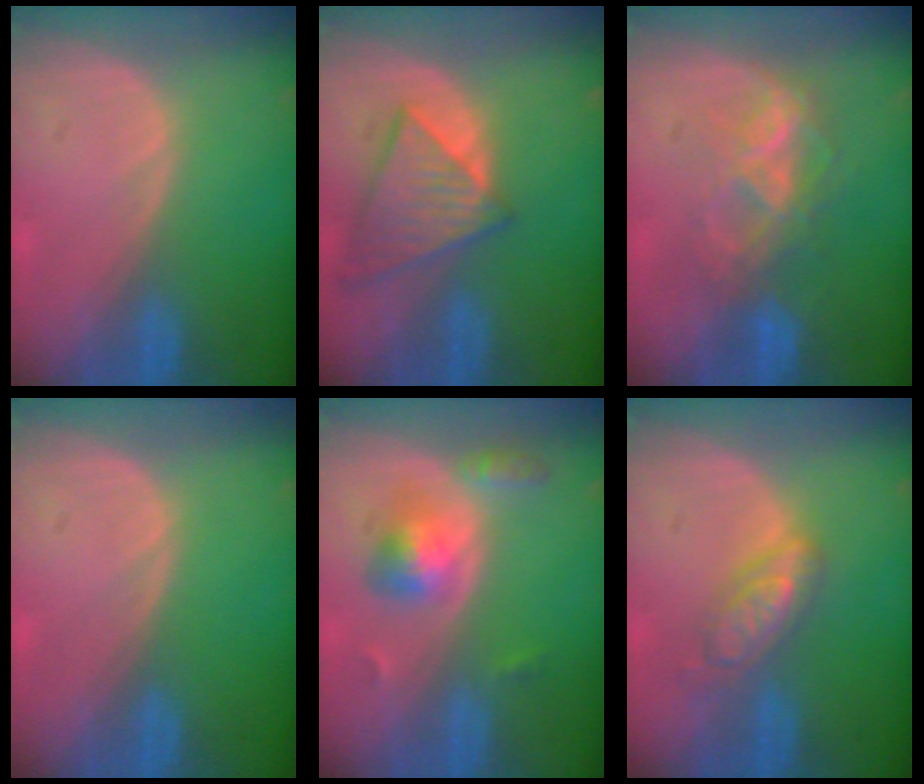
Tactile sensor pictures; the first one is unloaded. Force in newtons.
{"total": 8.2, "press": 7.3, "slide": 3.8}
{"total": 6.3, "press": 6.2, "slide": 0.6}
{"total": 0.0}
{"total": 5.1, "press": 5.1, "slide": 0.9}
{"total": 5.1, "press": 5.1, "slide": 0.2}